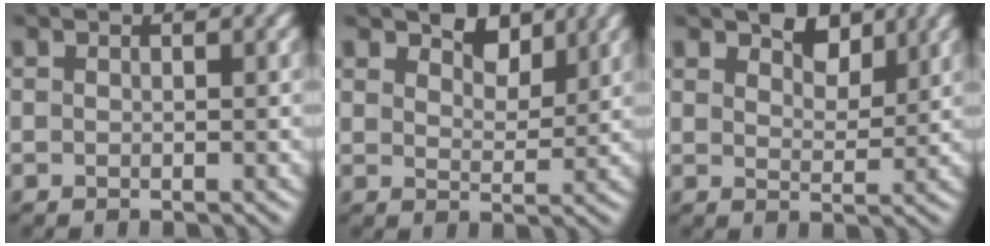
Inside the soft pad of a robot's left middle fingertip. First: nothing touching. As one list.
[{"total": 3.3, "force": [2.7, 1.4, 1.3], "torque": [-0.018, 0.006, 0.031]}, {"total": 3.6, "force": [2.8, 1.6, 1.5], "torque": [-0.020, 0.008, 0.029]}]